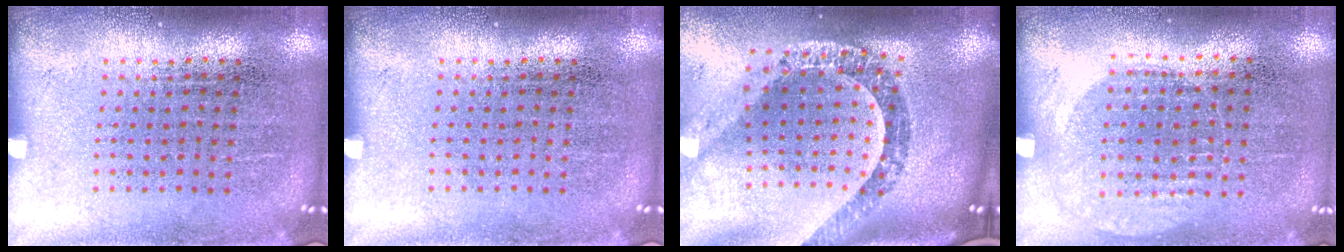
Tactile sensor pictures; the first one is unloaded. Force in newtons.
{"total": 0.0}
{"total": 2.5, "press": 2.1, "slide": 1.3}
{"total": 0.9, "press": 0.8, "slide": 0.4}